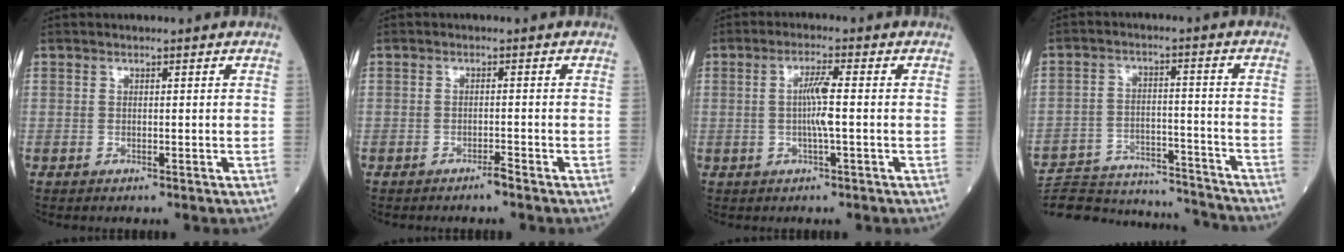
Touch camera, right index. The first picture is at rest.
{"total": 1.4, "force": [-1.2, -0.1, 0.9], "torque": [-0.016, 0.000, -0.021]}
{"total": 4.4, "force": [-0.2, -0.1, 4.4], "torque": [-0.085, 0.000, -0.005]}
{"total": 20.1, "force": [-19.4, 3.1, 4.3], "torque": [-0.103, 0.002, -0.280]}